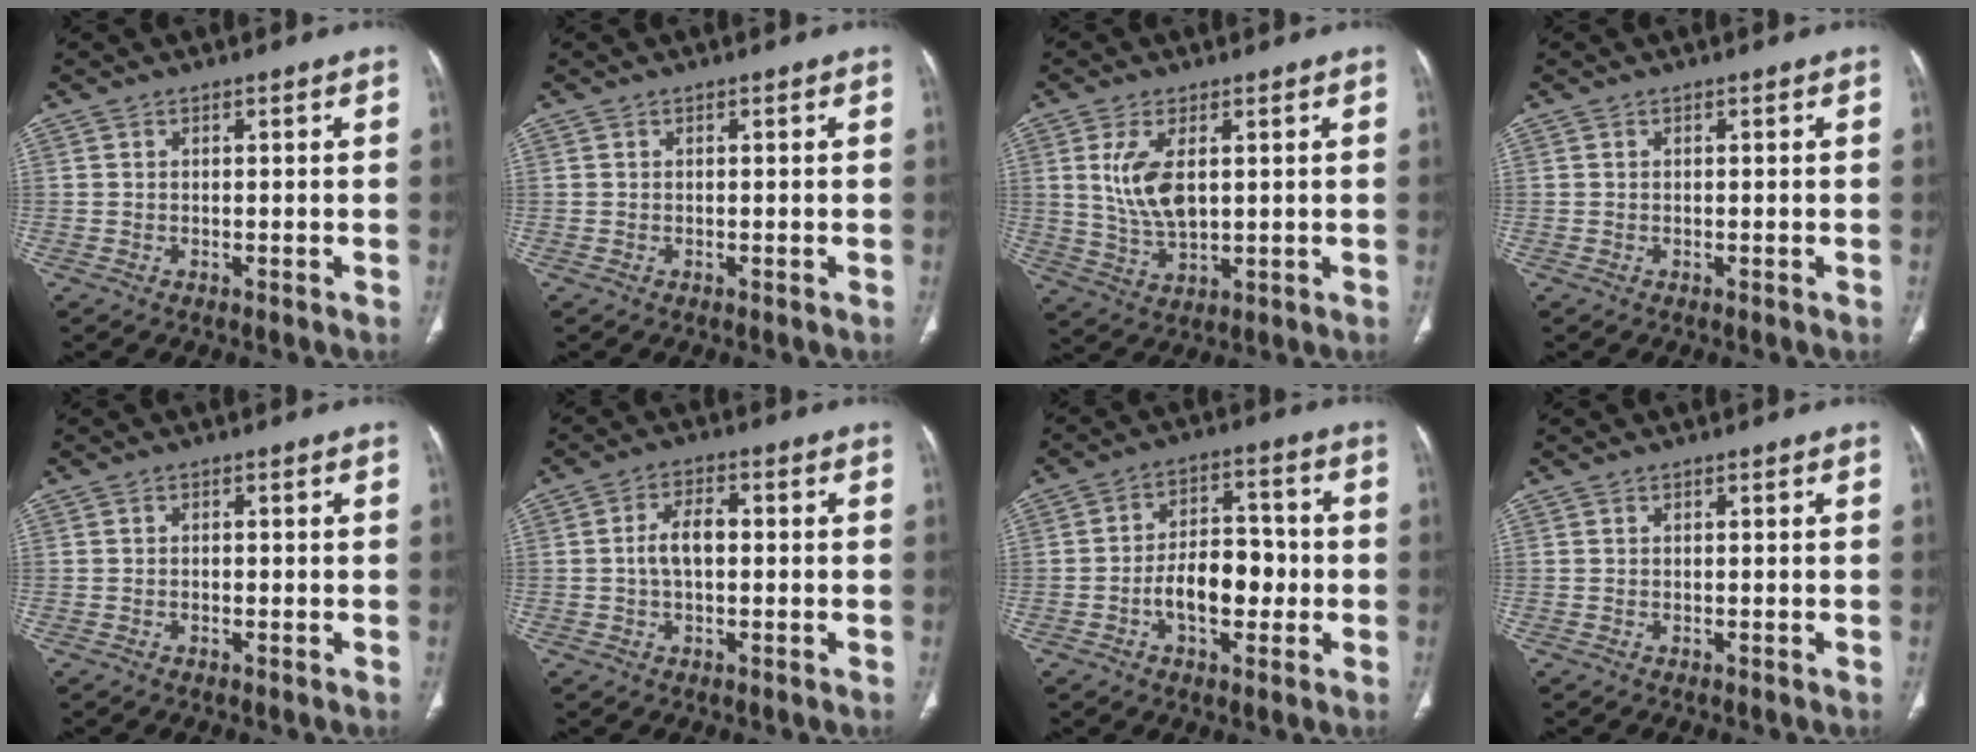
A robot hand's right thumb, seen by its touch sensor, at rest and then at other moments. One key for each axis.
{"total": 0.0}
{"total": 8.4, "fx": 2.0, "fy": 4.0, "fz": 7.2, "tx": -0.148, "ty": -0.014, "tz": 0.050}
{"total": 0.0}
{"total": 0.6, "fx": -0.1, "fy": 0.4, "fz": 0.4, "tx": -0.007, "ty": 0.002, "tz": -0.004}
{"total": 5.3, "fx": 0.0, "fy": 2.9, "fz": 4.5, "tx": -0.087, "ty": 0.015, "tz": -0.005}
{"total": 10.5, "fx": -2.3, "fy": 6.2, "fz": 8.1, "tx": -0.107, "ty": 0.033, "tz": -0.040}
{"total": 0.0}